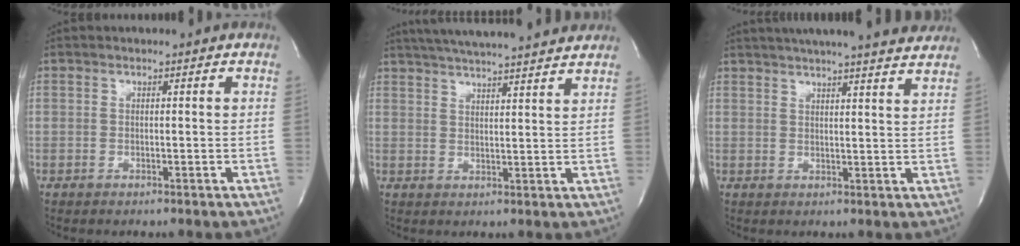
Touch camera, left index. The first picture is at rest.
{"total": 17.2, "force": [15.3, 0.9, 7.8], "torque": [-0.135, 0.029, 0.213]}
{"total": 18.3, "force": [16.4, 1.0, 8.2], "torque": [-0.135, 0.014, 0.207]}